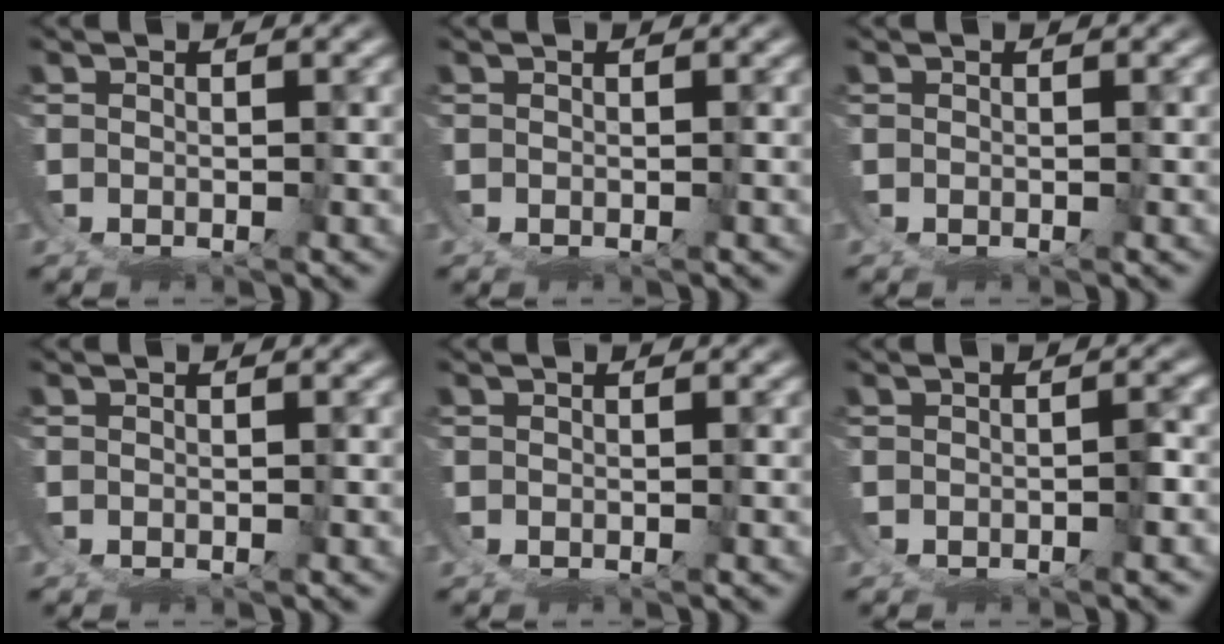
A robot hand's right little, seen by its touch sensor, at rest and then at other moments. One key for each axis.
{"total": 0.0}
{"total": 0.0}
{"total": 0.0}
{"total": 0.0}
{"total": 1.0, "fx": -0.6, "fy": -0.3, "fz": 0.7, "tx": -0.007, "ty": 0.004, "tz": -0.011}